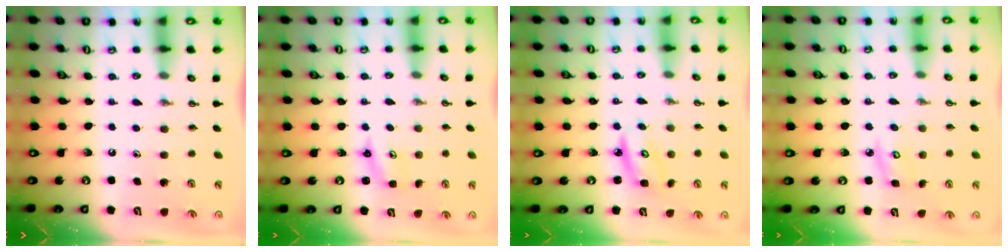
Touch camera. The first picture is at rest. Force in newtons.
{"total": 3.1, "press": 3.1, "slide": 0.3}
{"total": 4.9, "press": 4.9, "slide": 0.4}
{"total": 4.8, "press": 4.8, "slide": 0.4}